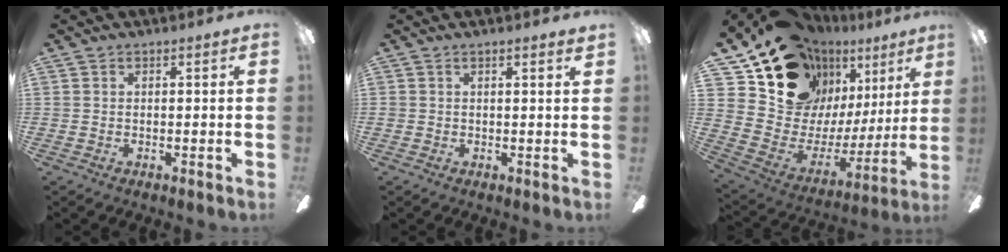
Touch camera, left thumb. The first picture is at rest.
{"total": 0.8, "force": [0.7, 0.3, 0.3], "torque": [-0.007, 0.003, 0.012]}
{"total": 20.6, "force": [15.7, 11.5, 6.7], "torque": [-0.127, -0.109, 0.303]}